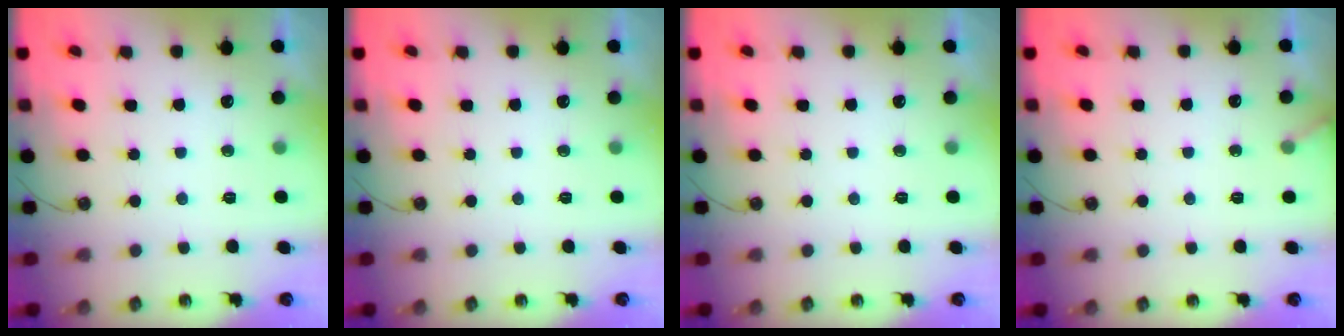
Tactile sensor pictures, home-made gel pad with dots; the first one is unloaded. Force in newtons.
{"total": 0.0}
{"total": 0.0}
{"total": 2.4, "press": 2.4, "slide": 0.2}